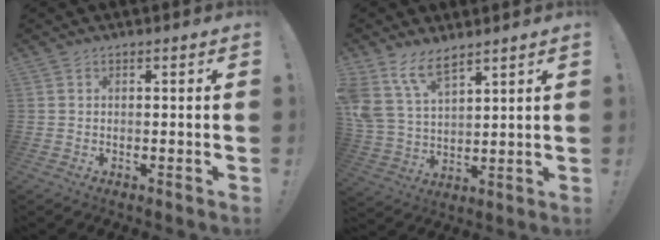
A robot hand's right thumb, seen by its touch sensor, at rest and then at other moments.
{"total": 11.5, "force": [8.3, 5.4, 5.8], "torque": [-0.127, -0.046, 0.161]}